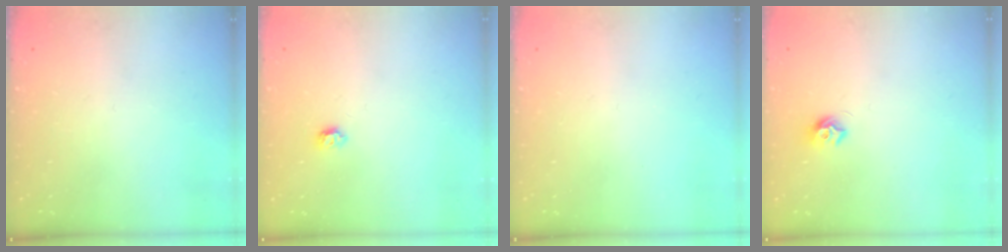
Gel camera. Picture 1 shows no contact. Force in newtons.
{"total": 3.9, "press": 3.9, "slide": 0.6}
{"total": 0.0}
{"total": 7.6, "press": 7.6, "slide": 0.8}